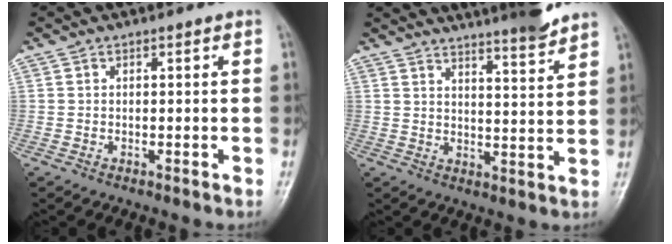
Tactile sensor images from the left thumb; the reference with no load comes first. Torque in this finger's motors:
{"motor_torque": [1.55, -0.37, 1.38, -1.38, 0.05]}